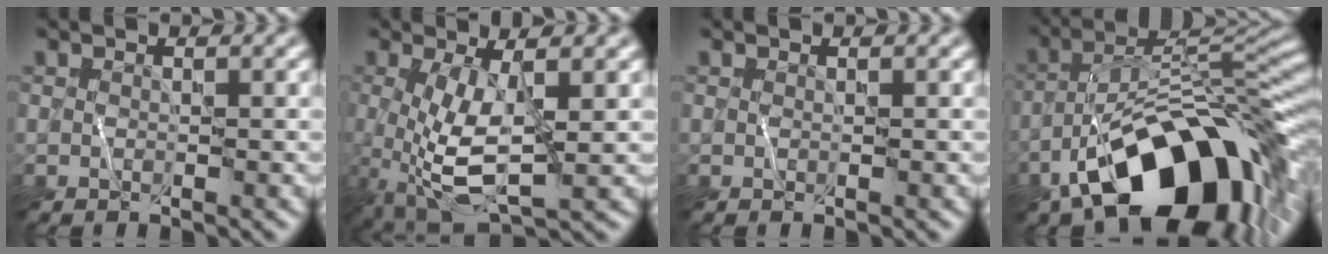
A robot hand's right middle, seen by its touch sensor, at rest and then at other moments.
{"total": 6.0, "force": [-0.3, 2.2, 5.6], "torque": [-0.129, -0.014, -0.002]}
{"total": 0.0}
{"total": 14.8, "force": [-7.7, 7.2, 10.4], "torque": [-0.138, 0.014, -0.140]}